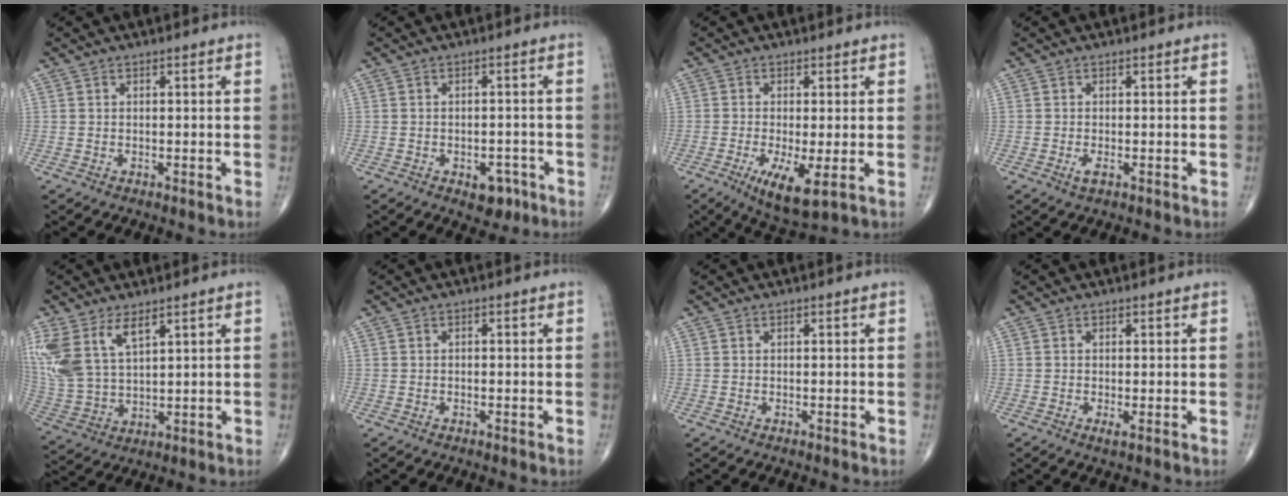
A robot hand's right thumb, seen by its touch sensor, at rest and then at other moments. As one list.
[{"total": 4.5, "force": [-2.3, 2.8, 2.7], "torque": [-0.014, 0.015, -0.025]}, {"total": 7.6, "force": [-2.2, 1.9, 7.0], "torque": [-0.126, -0.021, -0.033]}, {"total": 1.4, "force": [-0.6, 0.5, 1.2], "torque": [-0.024, -0.004, -0.011]}, {"total": 13.0, "force": [6.6, 6.5, 9.2], "torque": [-0.207, -0.021, 0.148]}, {"total": 0.5, "force": [-0.1, 0.3, 0.4], "torque": [-0.009, 0.002, -0.001]}, {"total": 0.0}, {"total": 1.1, "force": [-0.2, 0.2, 1.1], "torque": [-0.020, -0.006, -0.005]}]